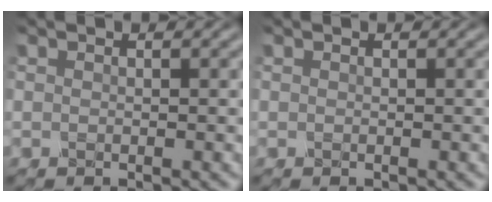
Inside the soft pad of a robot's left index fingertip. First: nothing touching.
{"total": 0.0}